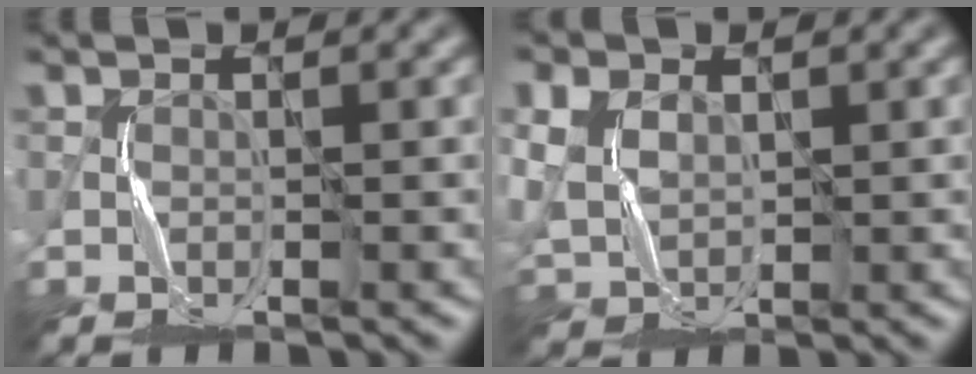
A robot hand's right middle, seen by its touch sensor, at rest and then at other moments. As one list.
[{"total": 4.4, "force": [1.3, 3.5, 2.4], "torque": [-0.072, -0.004, 0.035]}]